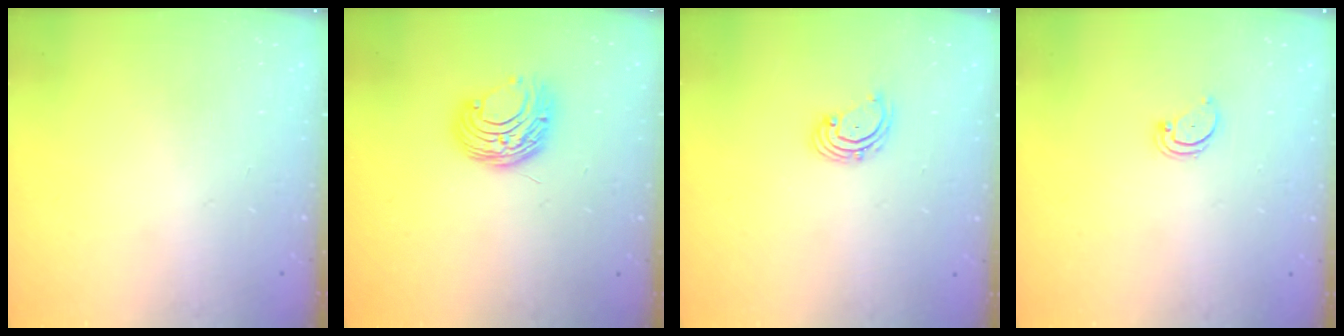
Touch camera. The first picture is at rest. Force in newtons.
{"total": 9.5, "press": 9.4, "slide": 0.9}
{"total": 2.6, "press": 2.5, "slide": 0.6}
{"total": 1.8, "press": 1.8, "slide": 0.2}